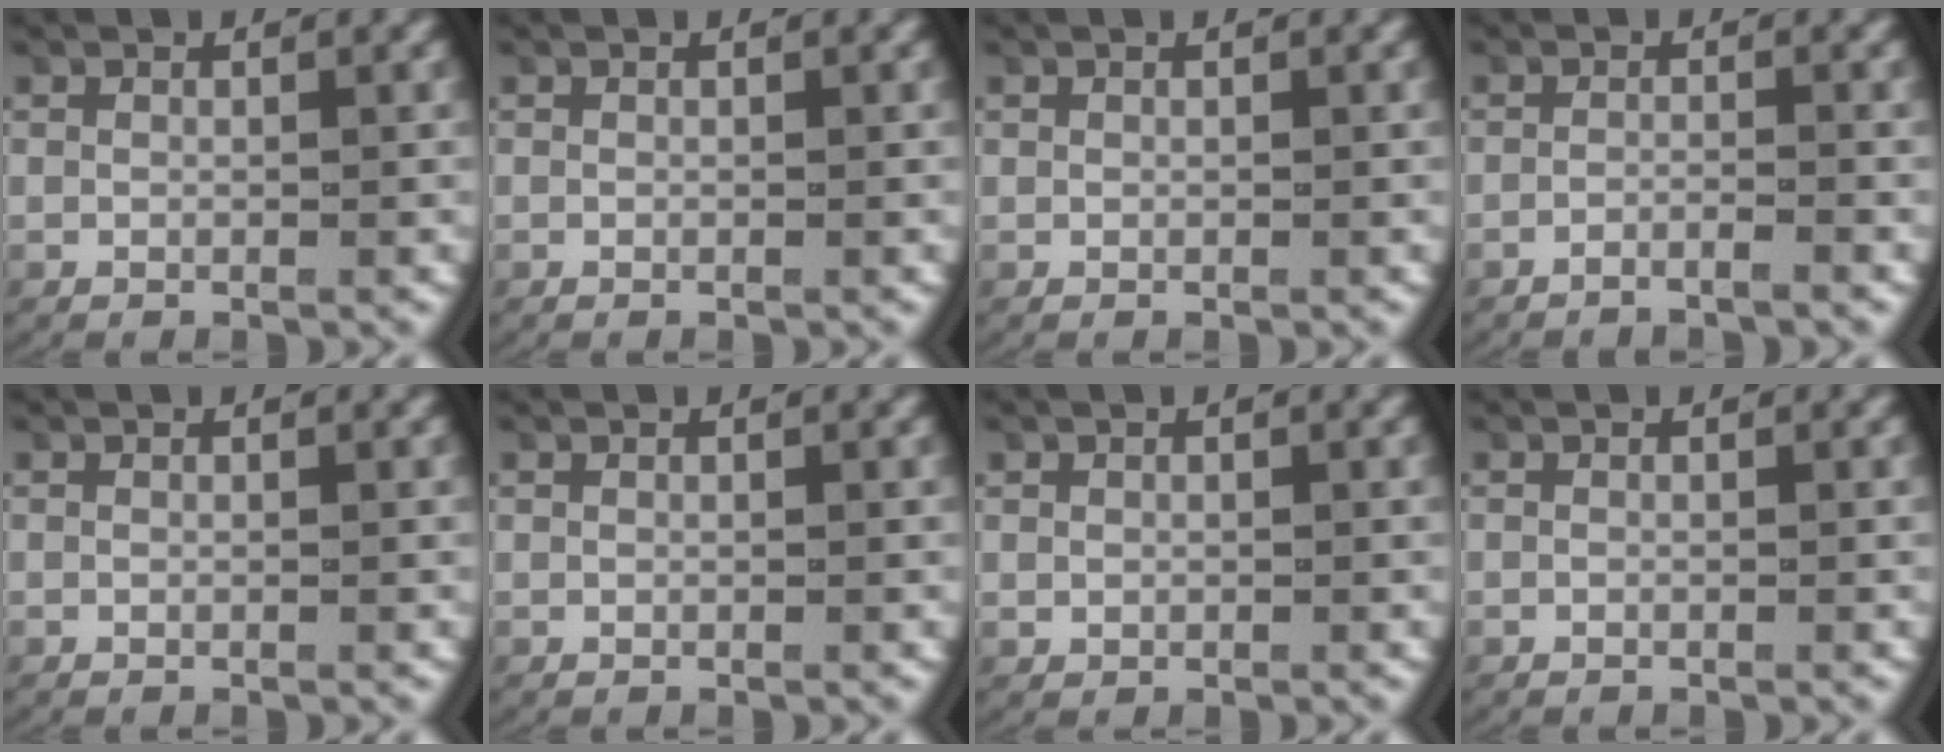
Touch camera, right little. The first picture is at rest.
{"total": 0.0}
{"total": 0.0}
{"total": 1.5, "force": [-1.4, 0.0, 0.5], "torque": [-0.015, -0.001, -0.028]}
{"total": 0.0}
{"total": 0.0}
{"total": 0.8, "force": [0.1, 0.7, 0.2], "torque": [-0.015, -0.008, 0.009]}
{"total": 0.0}